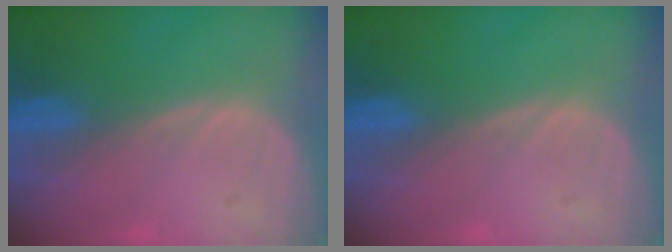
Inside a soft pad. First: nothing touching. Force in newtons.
{"total": 0.0}